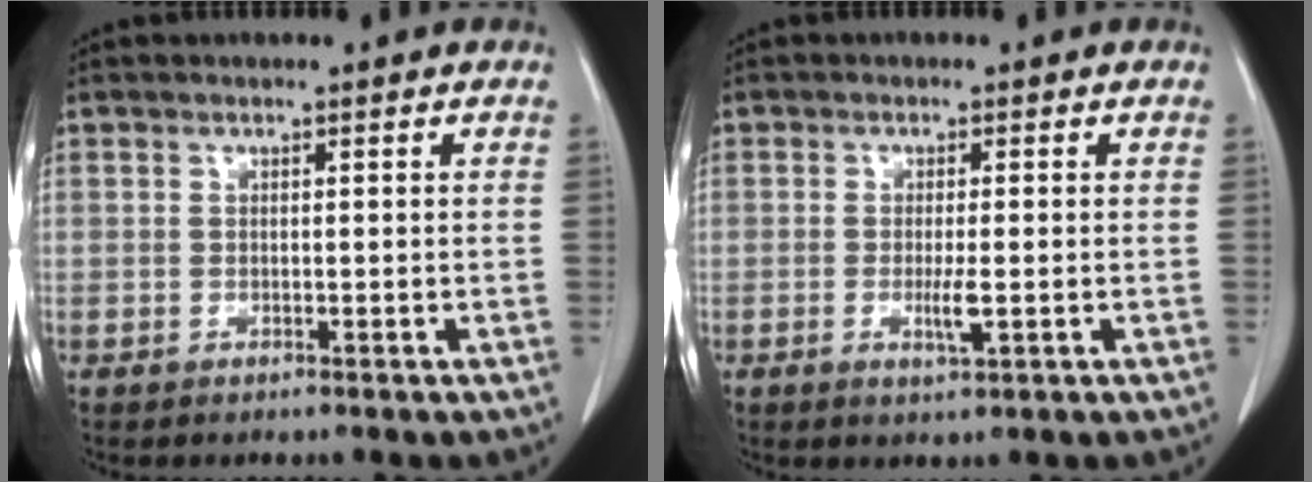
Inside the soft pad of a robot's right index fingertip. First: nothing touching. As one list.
[{"total": 2.8, "force": [-0.6, 0.3, 2.7], "torque": [-0.049, -0.004, -0.009]}]